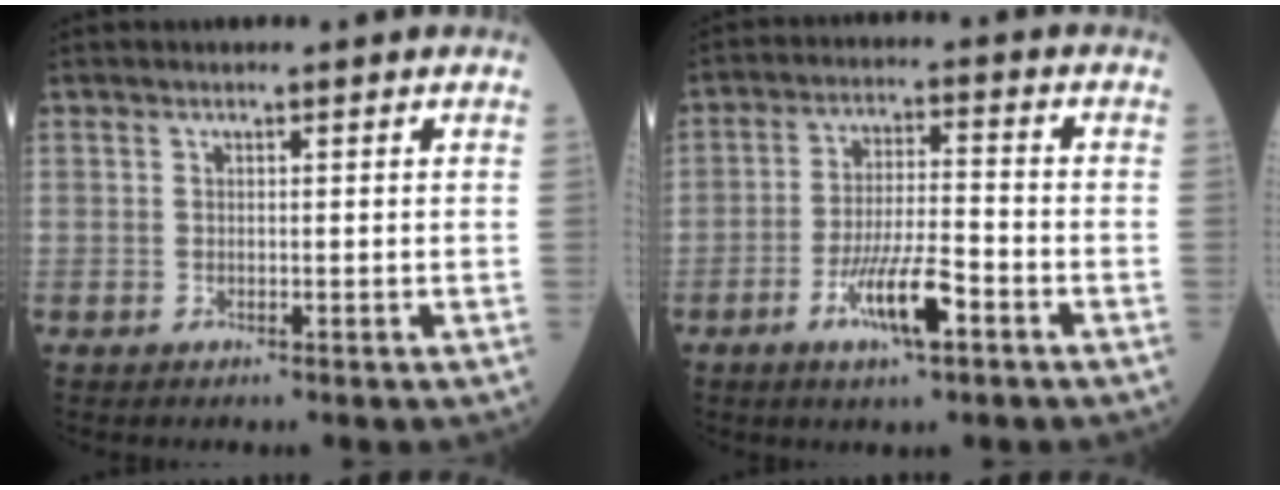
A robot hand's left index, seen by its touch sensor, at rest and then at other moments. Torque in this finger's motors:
{"motor_torque": [1.44, 0.70, 0.57, 0.16]}